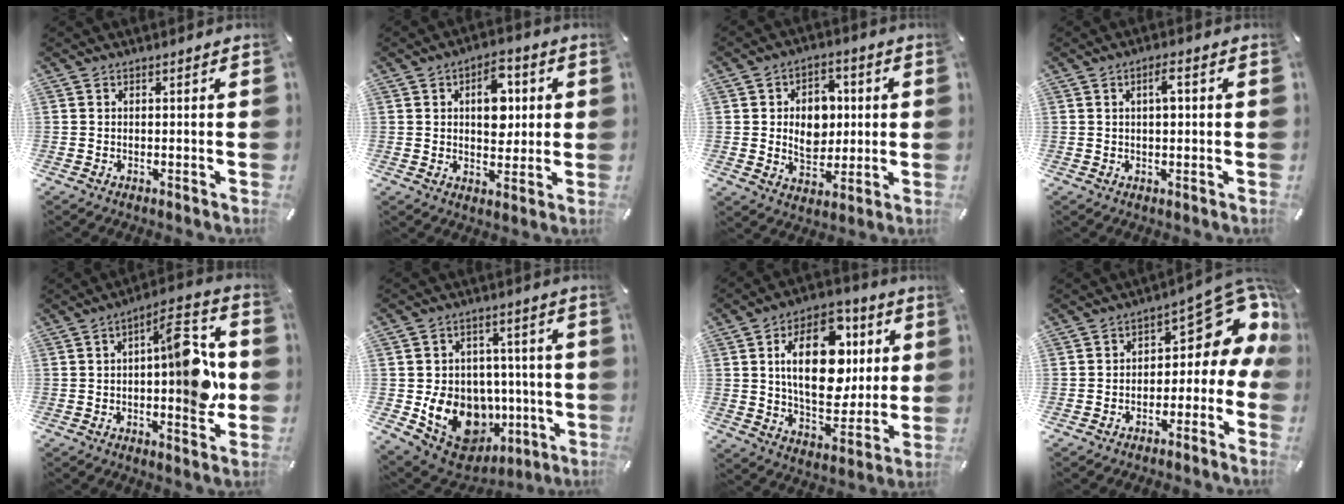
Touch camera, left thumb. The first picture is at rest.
{"total": 10.0, "force": [2.0, 6.8, 7.0], "torque": [-0.079, -0.006, 0.027]}
{"total": 10.1, "force": [0.4, 8.2, 6.0], "torque": [-0.090, 0.008, 0.006]}
{"total": 3.5, "force": [0.8, 1.4, 3.1], "torque": [-0.047, 0.001, 0.007]}
{"total": 15.8, "force": [0.2, 6.2, 14.6], "torque": [-0.177, -0.005, 0.002]}
{"total": 15.3, "force": [-3.9, 13.1, 6.9], "torque": [-0.106, 0.009, -0.048]}
{"total": 20.5, "force": [4.8, 12.9, 15.2], "torque": [-0.251, 0.000, 0.080]}
{"total": 11.9, "force": [5.1, 6.4, 8.7], "torque": [-0.095, -0.050, 0.079]}